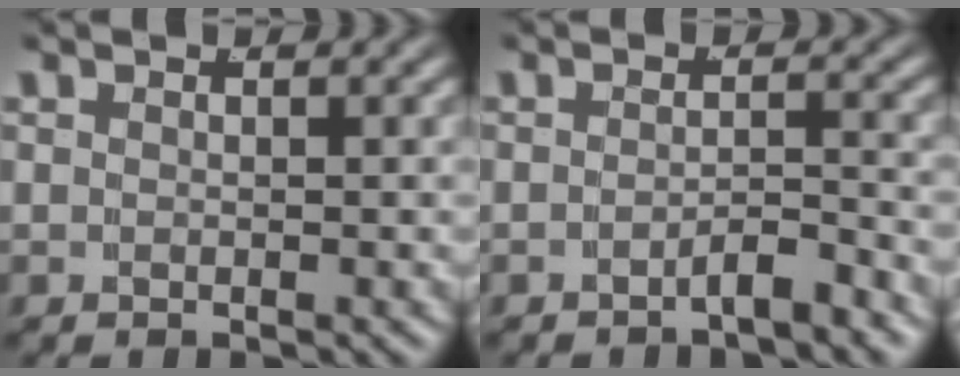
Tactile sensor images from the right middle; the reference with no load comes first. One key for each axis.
{"total": 2.0, "fx": -1.9, "fy": 0.0, "fz": 0.7, "tx": 0.002, "ty": 0.004, "tz": -0.038}